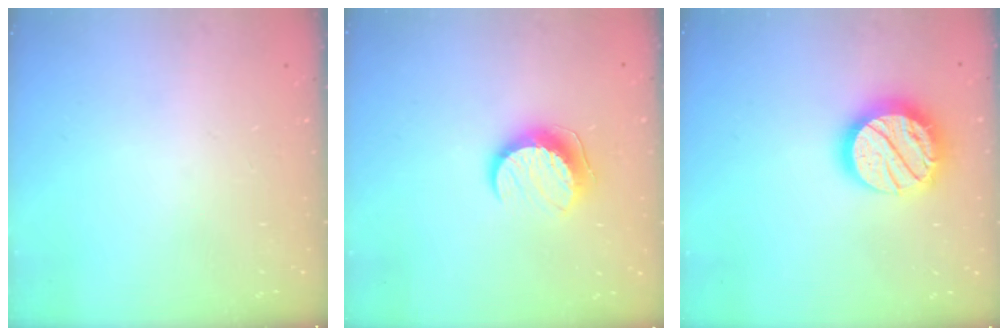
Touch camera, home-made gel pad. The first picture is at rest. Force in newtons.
{"total": 9.7, "press": 9.7, "slide": 0.5}
{"total": 19.1, "press": 19.1, "slide": 1.3}